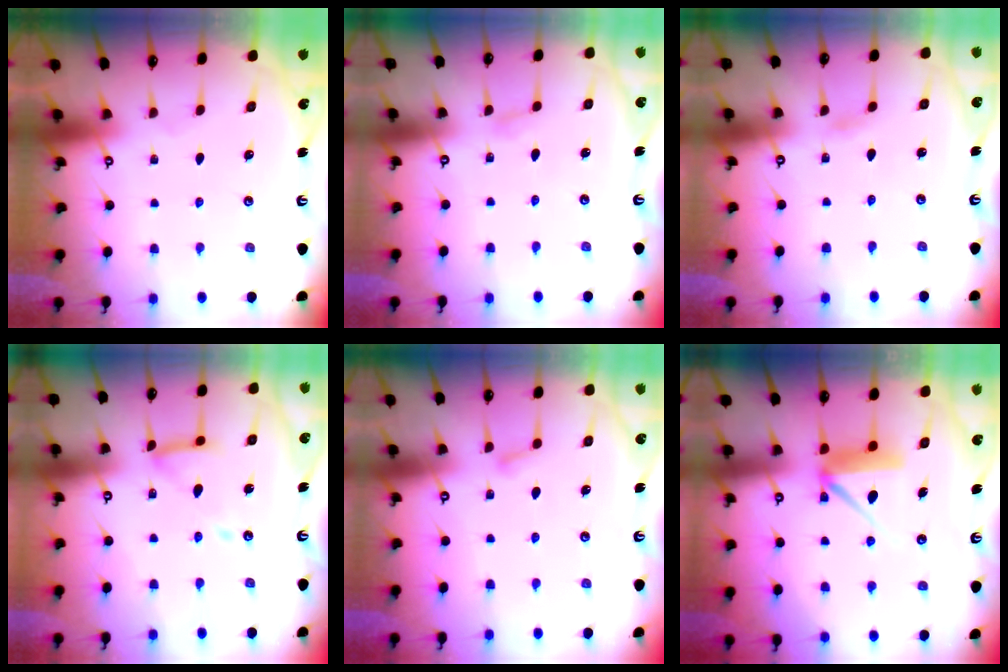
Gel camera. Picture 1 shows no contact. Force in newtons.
{"total": 2.6, "press": 2.6, "slide": 0.3}
{"total": 1.5, "press": 1.5, "slide": 0.2}
{"total": 12.5, "press": 12.4, "slide": 1.3}
{"total": 5.4, "press": 5.4, "slide": 0.8}
{"total": 10.1, "press": 10.1, "slide": 0.6}